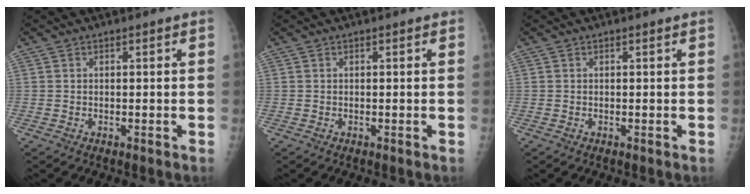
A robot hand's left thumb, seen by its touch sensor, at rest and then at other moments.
{"total": 0.0}
{"total": 0.0}